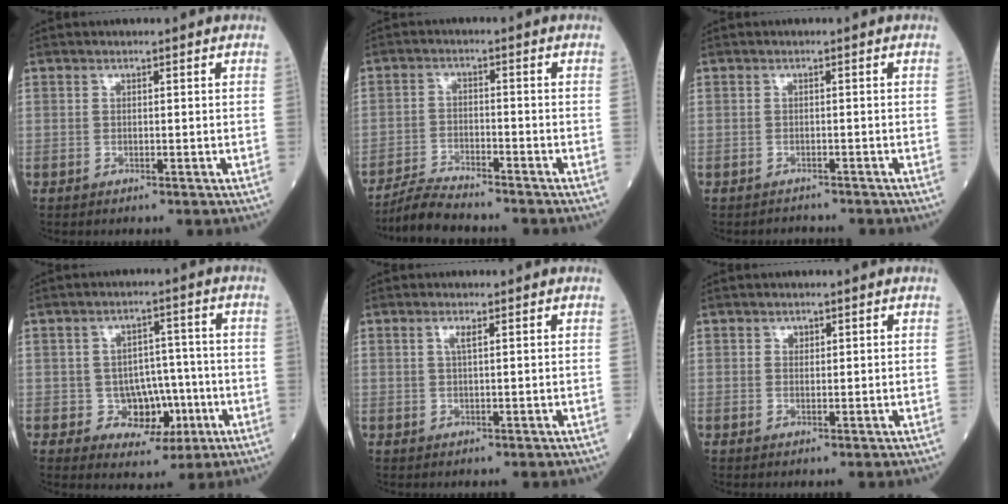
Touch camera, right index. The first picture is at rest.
{"total": 6.4, "force": [-6.1, 0.3, 2.1], "torque": [-0.036, -0.019, -0.111]}
{"total": 1.5, "force": [-1.5, 0.2, -0.4], "torque": [0.007, -0.004, -0.022]}
{"total": 6.6, "force": [-1.8, 5.3, 3.6], "torque": [-0.034, 0.017, -0.015]}
{"total": 1.3, "force": [0.6, 0.0, 1.2], "torque": [-0.028, 0.002, 0.010]}
{"total": 0.8, "force": [0.5, 0.6, 0.3], "torque": [0.001, -0.003, 0.006]}